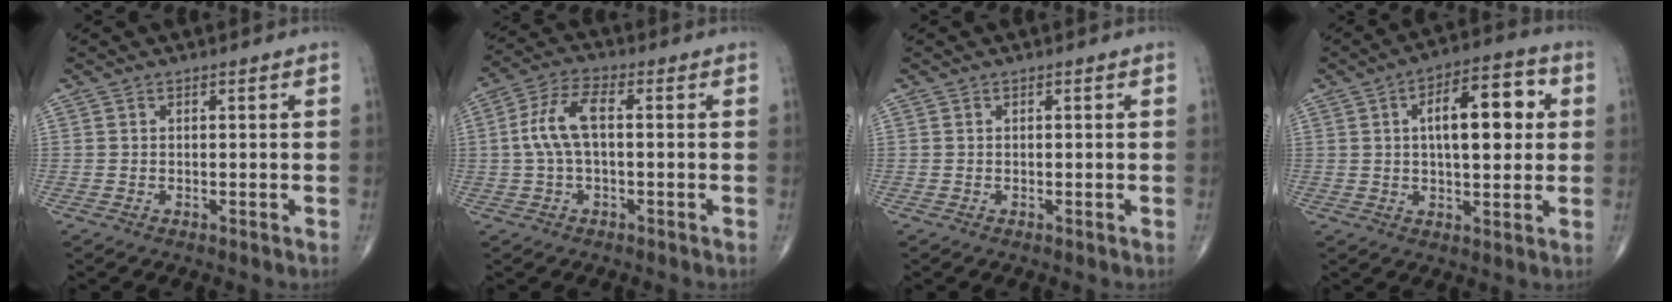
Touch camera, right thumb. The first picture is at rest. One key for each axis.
{"total": 8.2, "fx": 0.3, "fy": 3.6, "fz": 7.3, "tx": -0.165, "ty": 0.027, "tz": 0.002}
{"total": 0.0}
{"total": 13.5, "fx": 2.6, "fy": 5.8, "fz": 11.9, "tx": -0.152, "ty": 0.014, "tz": 0.034}